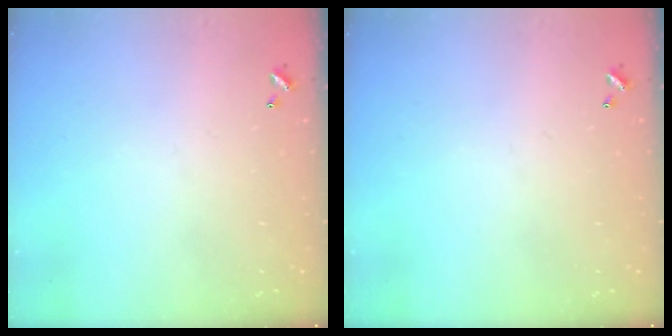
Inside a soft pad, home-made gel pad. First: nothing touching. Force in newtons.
{"total": 0.0}